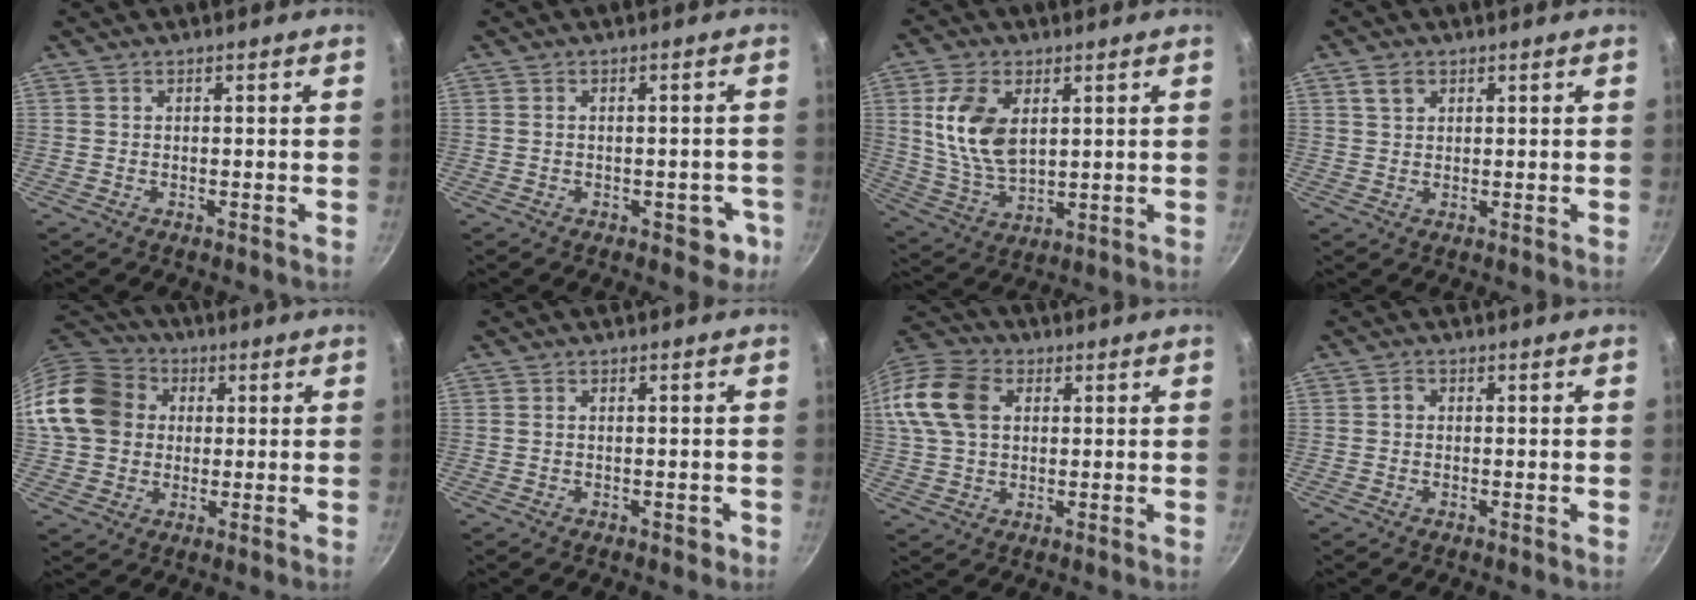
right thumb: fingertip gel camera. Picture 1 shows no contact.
{"total": 4.6, "force": [-1.7, 2.6, 3.3], "torque": [-0.012, 0.022, -0.012]}
{"total": 12.6, "force": [3.2, 7.6, 9.5], "torque": [-0.172, -0.020, 0.072]}
{"total": 2.8, "force": [1.4, 2.1, 1.4], "torque": [-0.016, 0.000, 0.027]}
{"total": 15.7, "force": [2.2, 13.4, 7.9], "torque": [-0.131, 0.029, 0.032]}
{"total": 1.5, "force": [-0.5, 0.9, 1.1], "torque": [-0.009, 0.007, -0.005]}
{"total": 17.8, "force": [4.3, 12.8, 11.6], "torque": [-0.254, 0.027, 0.069]}
{"total": 1.2, "force": [0.0, 1.0, 0.5], "torque": [-0.009, 0.007, -0.002]}